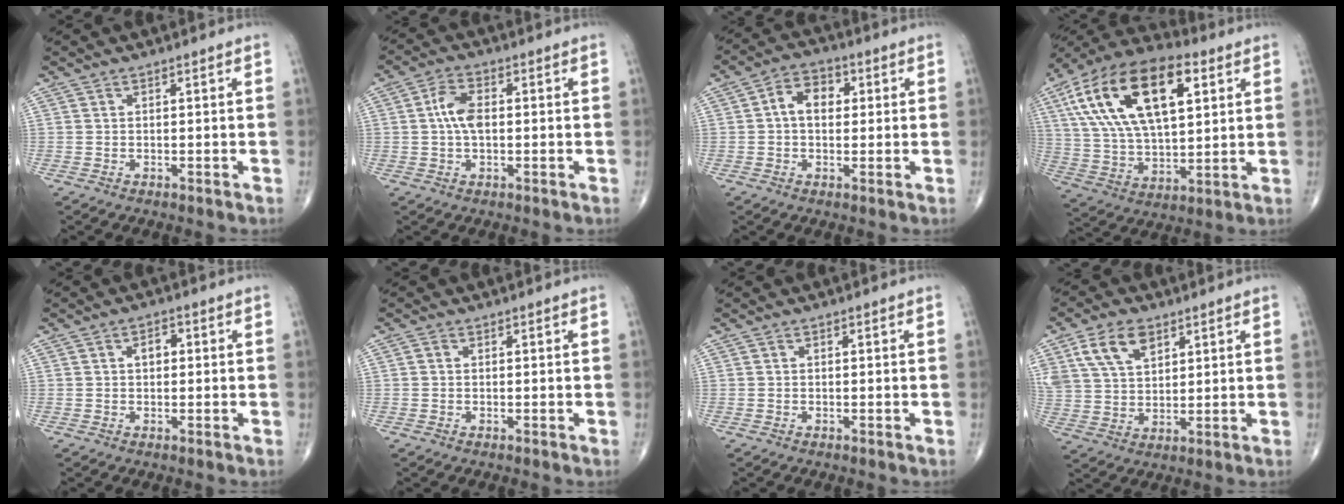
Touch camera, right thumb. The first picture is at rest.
{"total": 6.6, "force": [0.5, 3.6, 5.4], "torque": [-0.105, 0.011, 0.002]}
{"total": 6.8, "force": [1.0, 4.8, 4.7], "torque": [-0.056, 0.016, 0.007]}
{"total": 24.6, "force": [8.5, 12.1, 19.6], "torque": [-0.354, 0.001, 0.146]}
{"total": 2.7, "force": [0.3, 1.9, 1.9], "torque": [-0.024, 0.010, 0.002]}
{"total": 0.9, "force": [0.0, 0.8, 0.4], "torque": [-0.005, 0.001, -0.002]}
{"total": 0.0}
{"total": 10.2, "force": [5.1, 6.2, 6.3], "torque": [-0.107, -0.010, 0.102]}